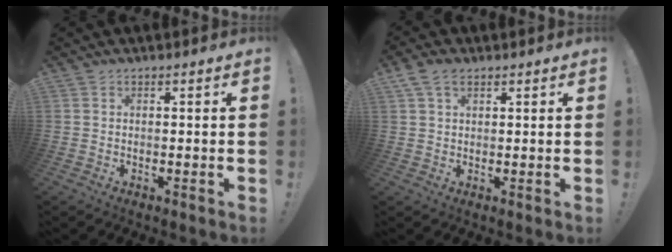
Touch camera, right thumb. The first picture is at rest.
{"total": 5.1, "force": [2.5, 3.3, 2.9], "torque": [-0.053, 0.000, 0.049]}